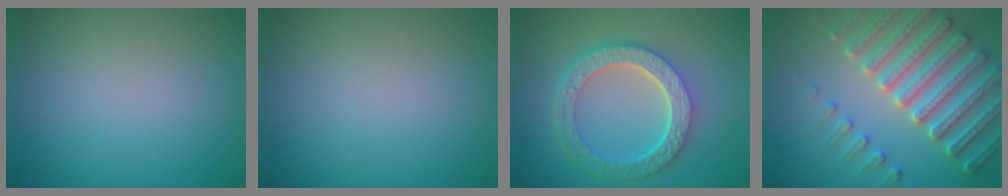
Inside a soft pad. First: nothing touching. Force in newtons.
{"total": 0.0}
{"total": 6.7, "press": 5.1, "slide": 4.4}
{"total": 7.6, "press": 7.3, "slide": 1.9}